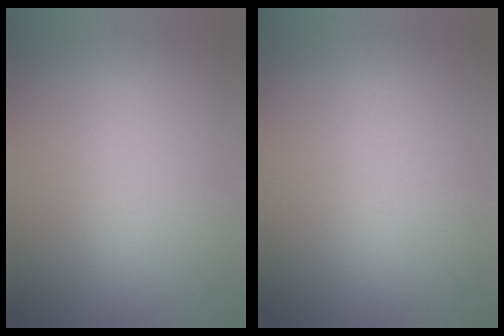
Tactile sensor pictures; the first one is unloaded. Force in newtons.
{"total": 0.0}